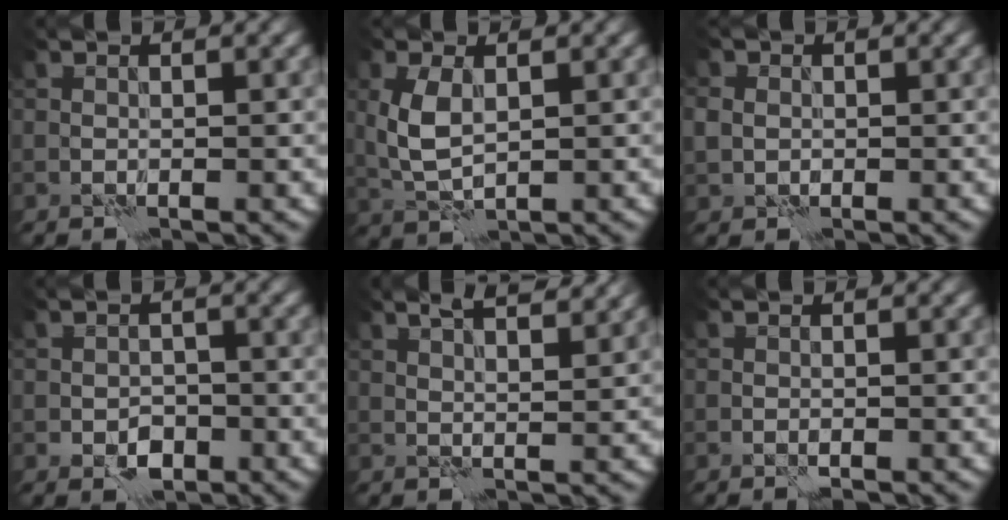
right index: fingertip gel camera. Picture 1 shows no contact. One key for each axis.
{"total": 3.9, "fx": 0.6, "fy": 2.1, "fz": 3.2, "tx": -0.078, "ty": 0.005, "tz": 0.015}
{"total": 2.1, "fx": 0.1, "fy": 1.9, "fz": 0.7, "tx": -0.020, "ty": 0.007, "tz": 0.000}
{"total": 2.3, "fx": -1.1, "fy": 1.7, "fz": 1.2, "tx": -0.016, "ty": -0.001, "tz": -0.020}
{"total": 5.2, "fx": 3.7, "fy": 1.5, "fz": 3.3, "tx": -0.040, "ty": 0.021, "tz": 0.036}
{"total": 0.5, "fx": -0.4, "fy": -0.1, "fz": 0.3, "tx": -0.007, "ty": 0.003, "tz": -0.007}